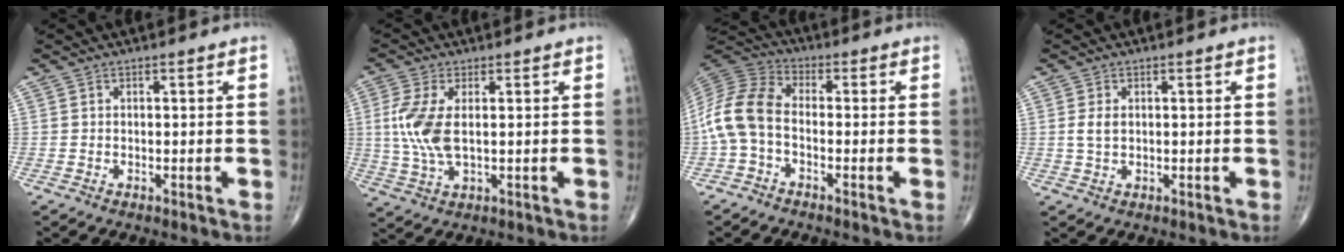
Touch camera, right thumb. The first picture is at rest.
{"total": 8.4, "force": [0.8, 3.9, 7.4], "torque": [-0.184, -0.004, 0.022]}
{"total": 10.0, "force": [-2.1, 6.0, 7.7], "torque": [-0.162, 0.031, -0.056]}
{"total": 2.2, "force": [0.3, 1.4, 1.7], "torque": [-0.038, 0.003, 0.010]}